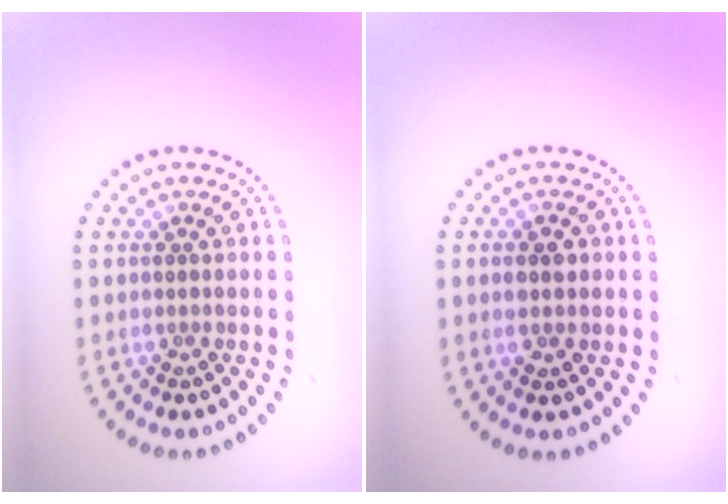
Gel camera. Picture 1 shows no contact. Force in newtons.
{"total": 1.2, "press": 1.2, "slide": 0.1}